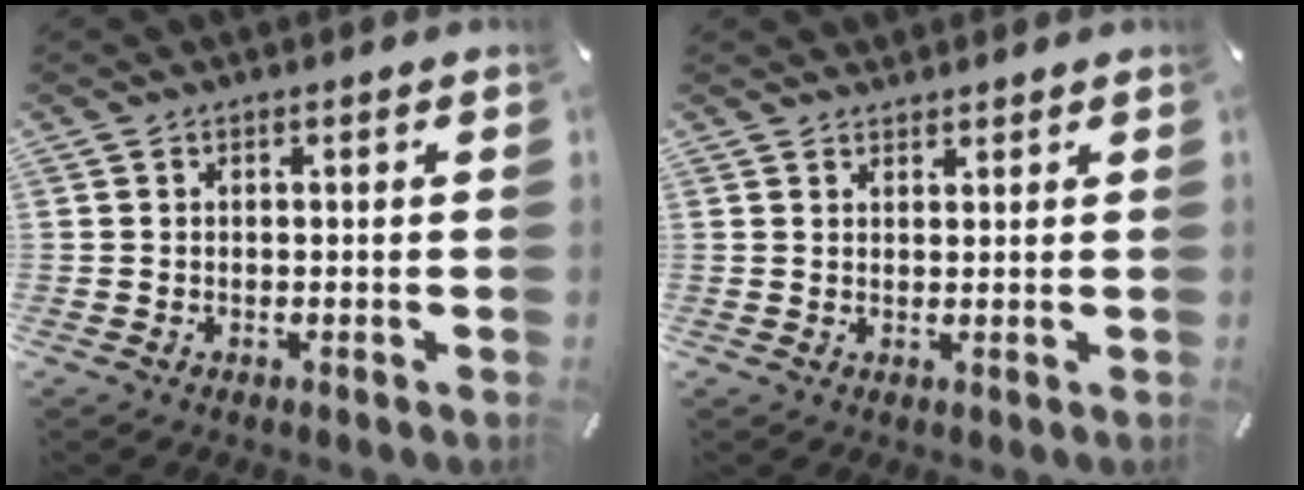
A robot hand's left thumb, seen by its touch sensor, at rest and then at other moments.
{"total": 1.6, "force": [1.4, 0.8, -0.2], "torque": [0.012, -0.003, 0.027]}